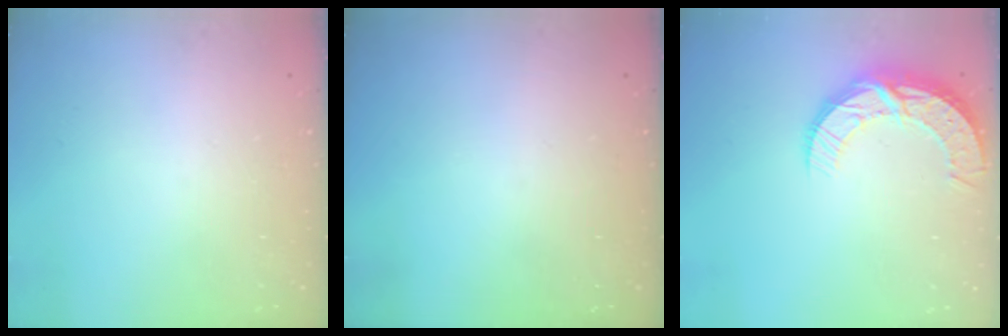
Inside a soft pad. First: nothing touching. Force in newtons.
{"total": 0.0}
{"total": 10.2, "press": 10.2, "slide": 0.8}